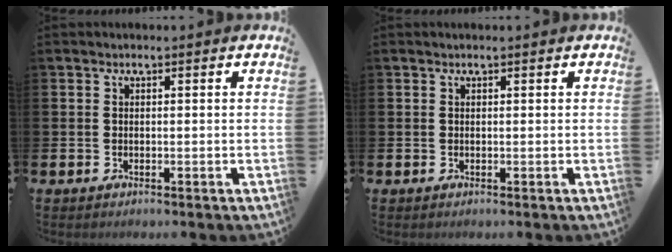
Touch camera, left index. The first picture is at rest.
{"total": 0.0}